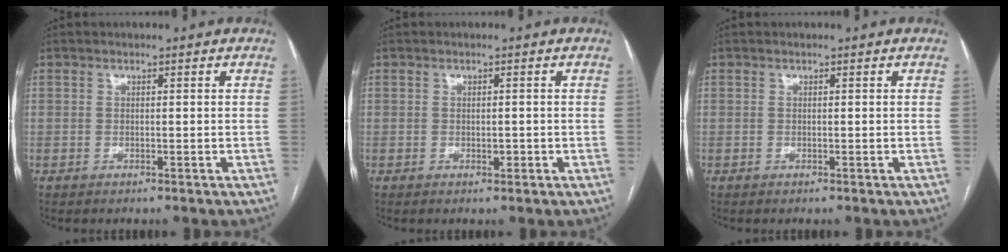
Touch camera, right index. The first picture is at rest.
{"total": 1.1, "force": [-0.3, 0.6, 0.9], "torque": [-0.013, 0.000, -0.002]}
{"total": 0.0}